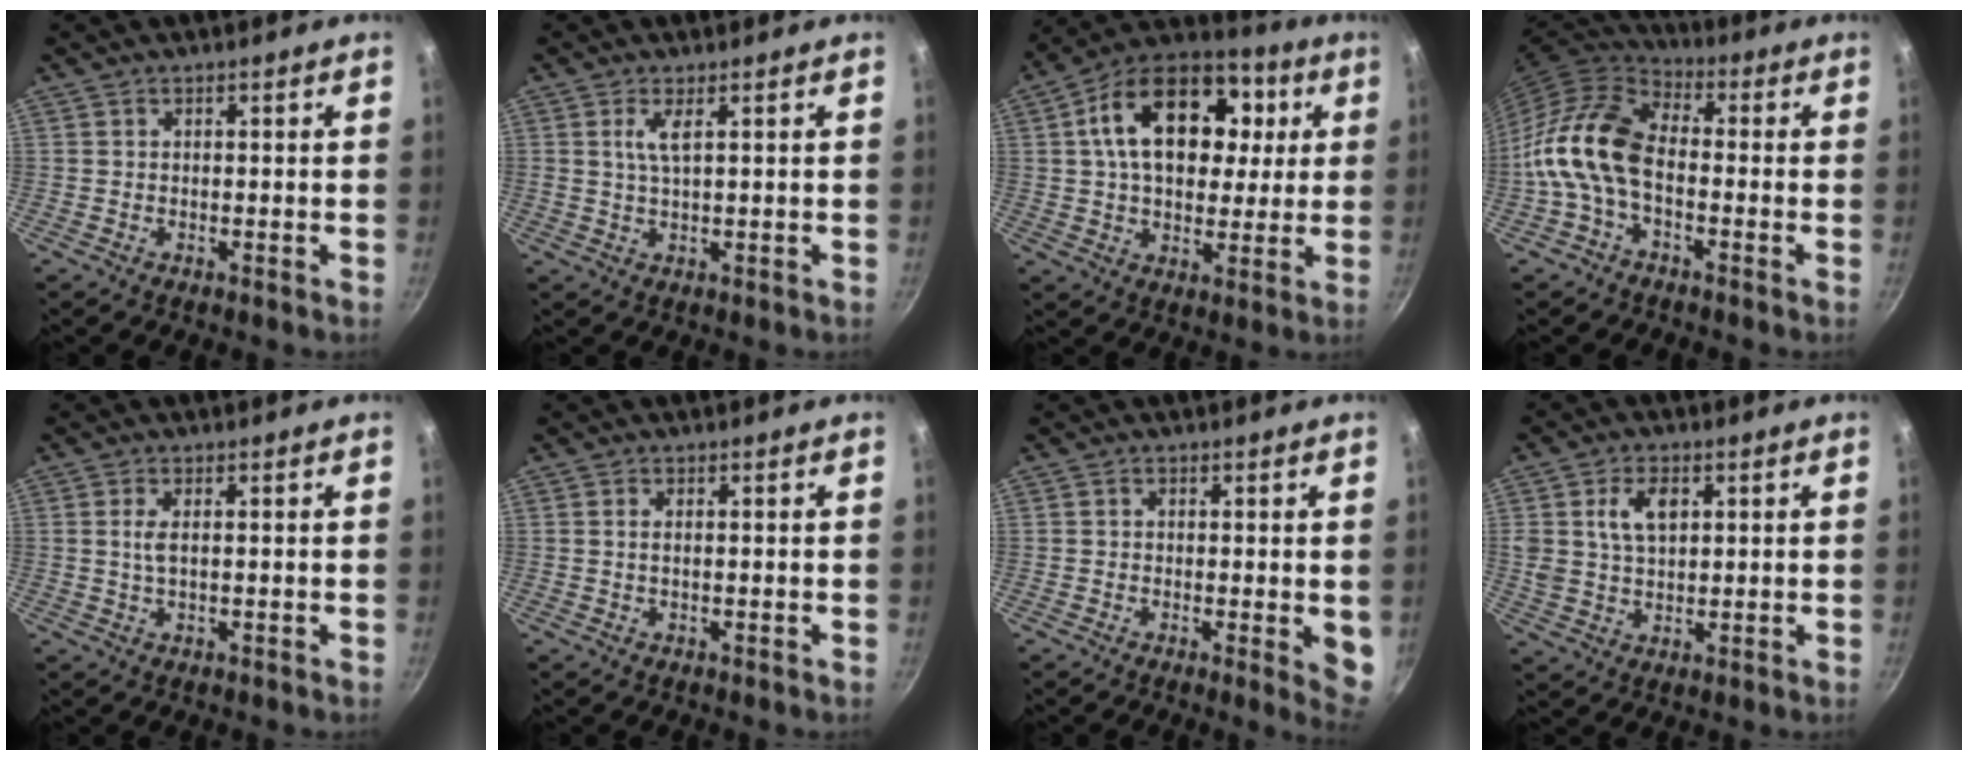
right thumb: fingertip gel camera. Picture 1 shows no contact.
{"total": 3.2, "force": [1.2, 0.8, 2.9], "torque": [-0.062, -0.005, 0.026]}
{"total": 21.9, "force": [5.2, 14.5, 15.5], "torque": [-0.231, 0.013, 0.065]}
{"total": 12.7, "force": [-2.8, 7.6, 9.8], "torque": [-0.183, 0.039, -0.073]}
{"total": 2.5, "force": [0.5, 0.9, 2.2], "torque": [-0.049, 0.000, 0.010]}
{"total": 1.0, "force": [0.2, 0.4, 0.9], "torque": [-0.018, 0.000, 0.002]}
{"total": 4.7, "force": [-0.3, 1.6, 4.4], "torque": [-0.043, -0.006, -0.005]}
{"total": 7.2, "force": [2.3, 4.6, 5.1], "torque": [-0.083, -0.007, 0.042]}